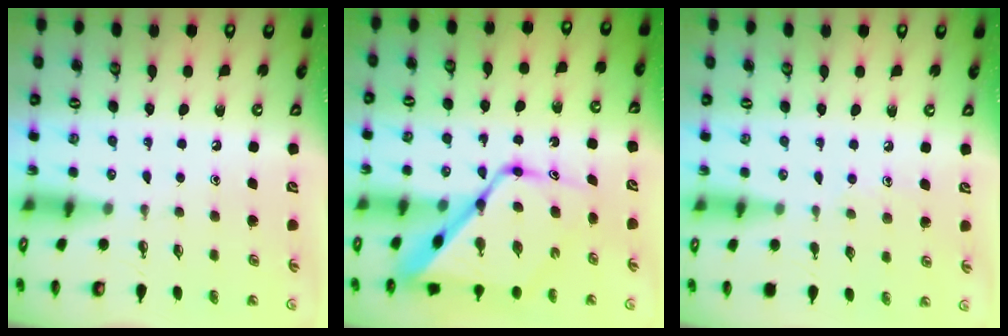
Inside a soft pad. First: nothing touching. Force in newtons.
{"total": 17.2, "press": 17.1, "slide": 1.7}
{"total": 6.6, "press": 6.6, "slide": 0.7}